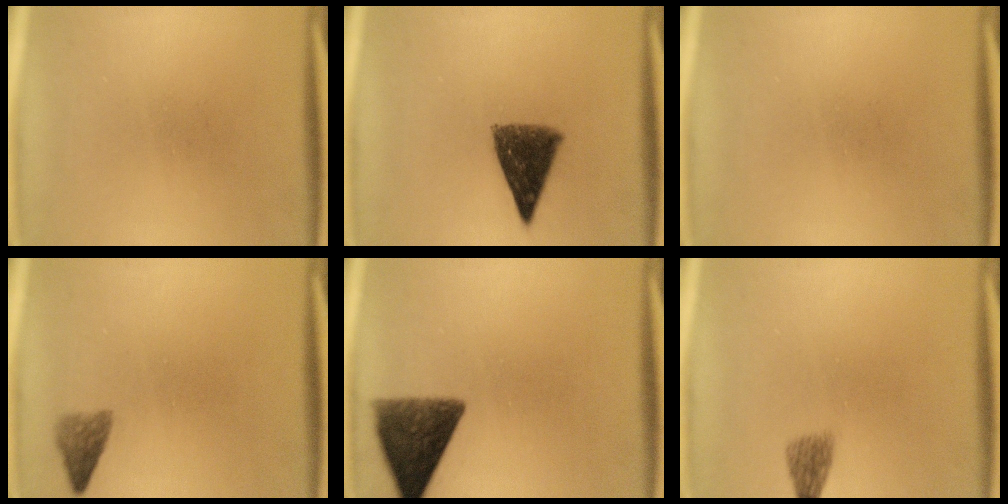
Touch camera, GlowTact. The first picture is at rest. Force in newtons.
{"total": 9.0}
{"total": 0.0}
{"total": 2.3}
{"total": 10.4}
{"total": 2.4}